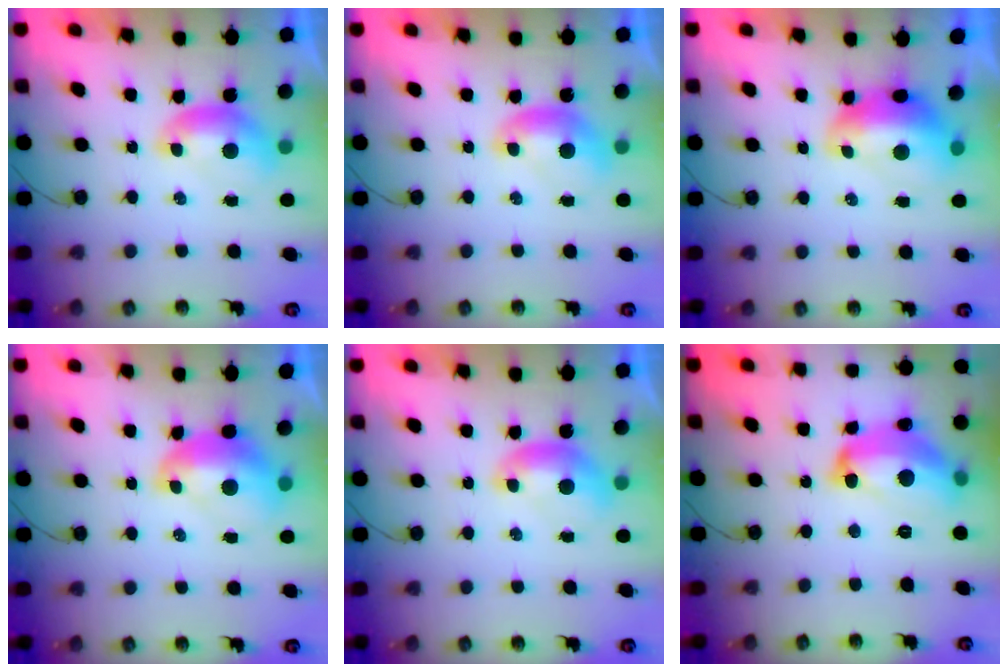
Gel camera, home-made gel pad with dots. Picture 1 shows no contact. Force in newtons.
{"total": 0.0}
{"total": 2.9, "press": 2.9, "slide": 0.7}
{"total": 2.6, "press": 2.5, "slide": 0.7}
{"total": 0.0}
{"total": 13.3, "press": 13.3, "slide": 0.7}